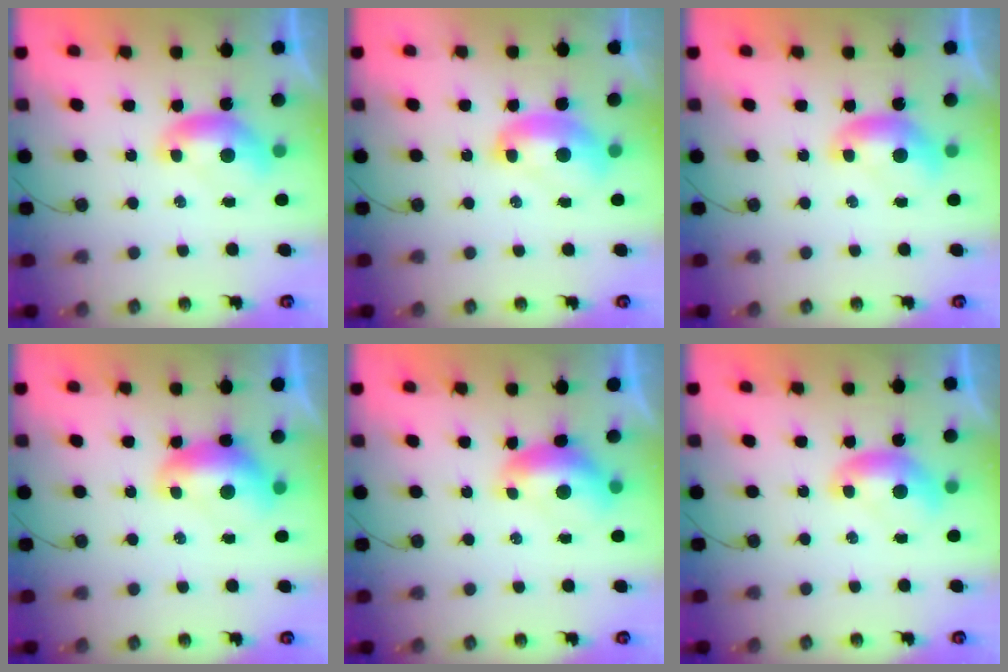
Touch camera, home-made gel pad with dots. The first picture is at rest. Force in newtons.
{"total": 2.5, "press": 2.5, "slide": 0.2}
{"total": 0.0}
{"total": 1.6, "press": 1.4, "slide": 0.6}
{"total": 0.5, "press": 0.1, "slide": 0.5}
{"total": 0.0}